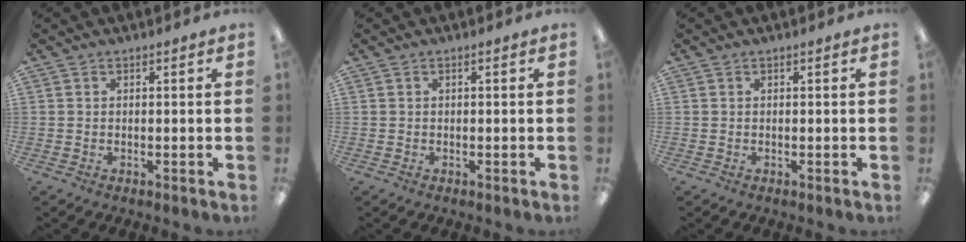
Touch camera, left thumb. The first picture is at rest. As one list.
[{"total": 0.0}, {"total": 0.0}]